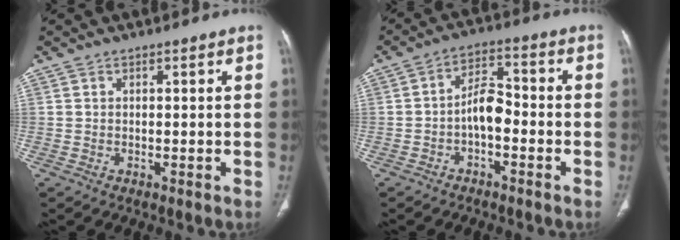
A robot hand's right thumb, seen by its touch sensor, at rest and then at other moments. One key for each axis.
{"total": 6.2, "fx": -1.9, "fy": 3.2, "fz": 4.9, "tx": -0.074, "ty": 0.036, "tz": -0.039}